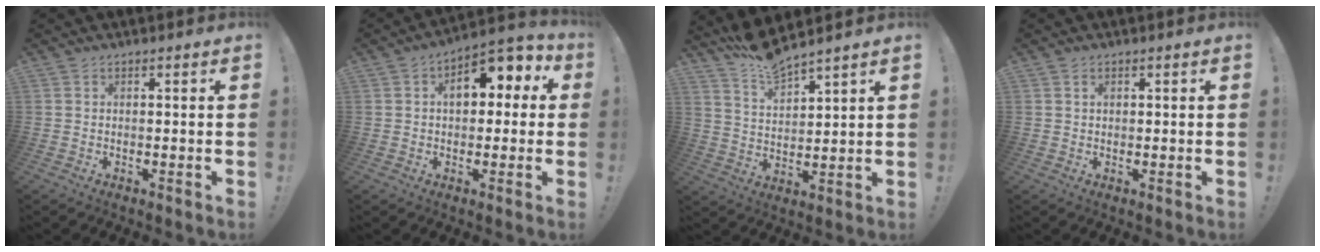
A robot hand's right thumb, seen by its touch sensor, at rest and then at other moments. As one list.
[{"total": 10.4, "force": [2.7, 6.7, 7.5], "torque": [-0.089, -0.004, 0.044]}, {"total": 8.8, "force": [8.2, 1.0, 3.1], "torque": [-0.070, -0.054, 0.150]}, {"total": 1.1, "force": [0.5, 0.8, 0.5], "torque": [-0.010, 0.002, 0.009]}]